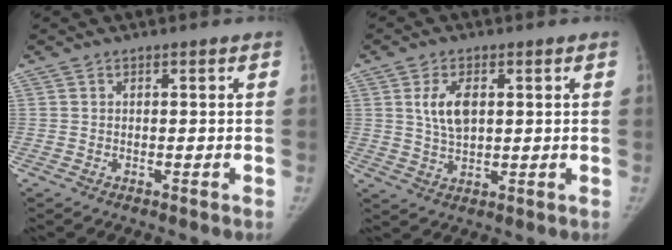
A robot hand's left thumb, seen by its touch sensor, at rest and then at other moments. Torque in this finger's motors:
{"motor_torque": [-0.08, 0.33, 0.24, 0.30, 0.05]}